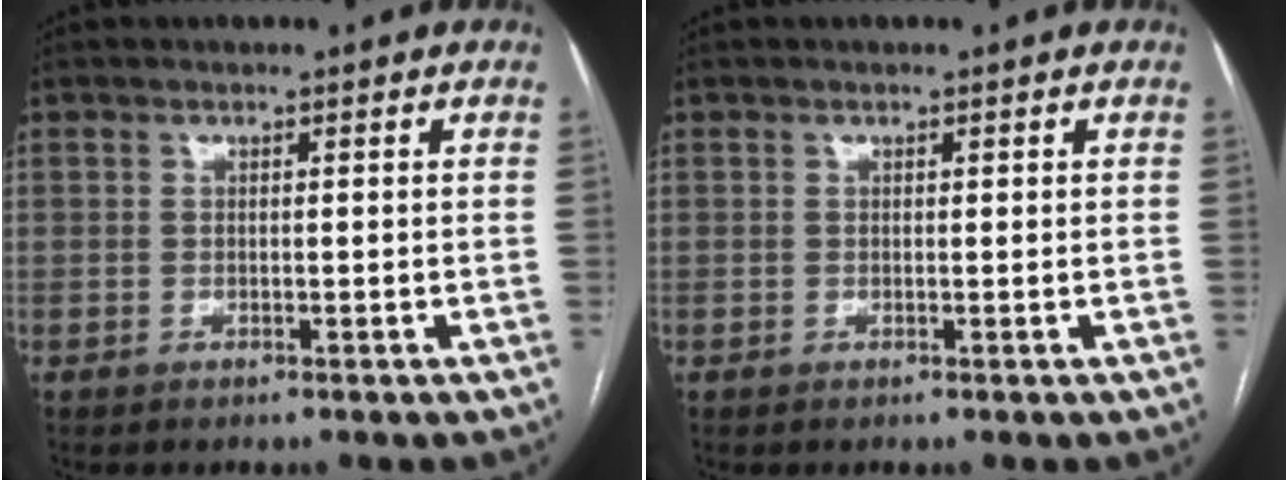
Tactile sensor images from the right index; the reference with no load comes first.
{"total": 0.0}